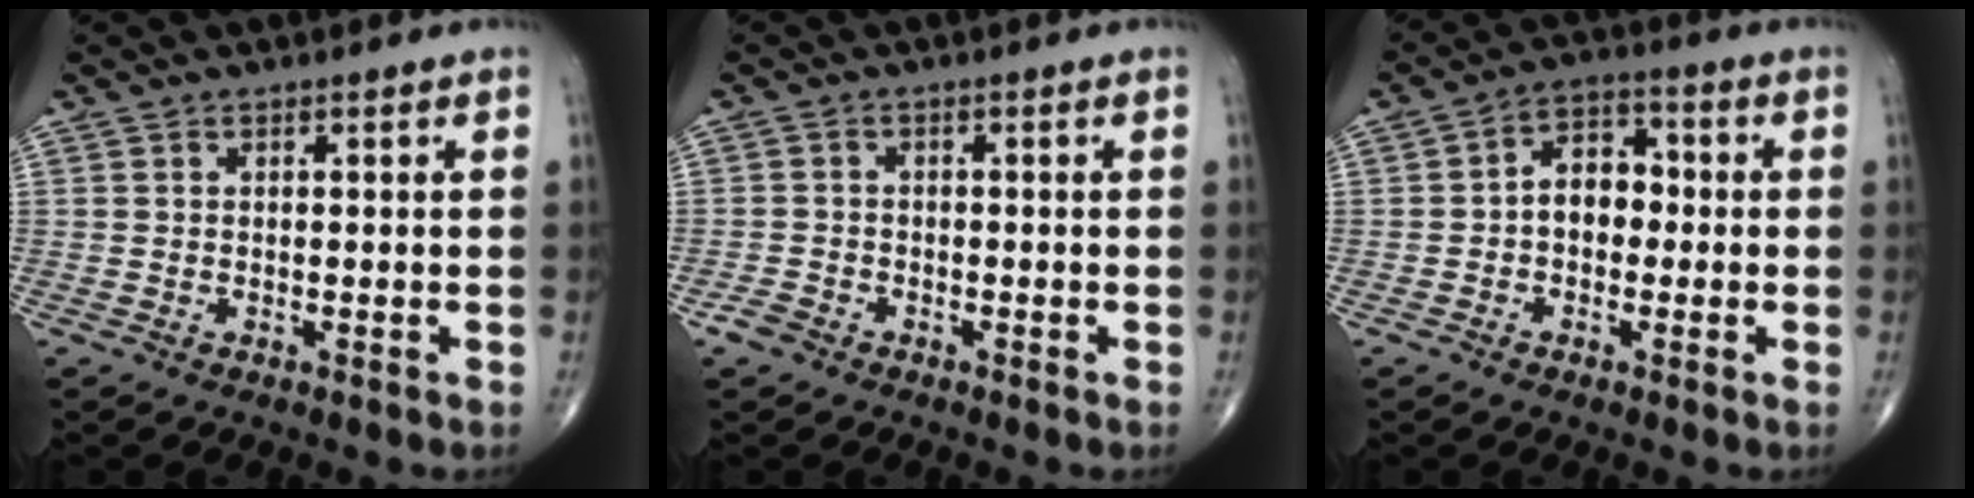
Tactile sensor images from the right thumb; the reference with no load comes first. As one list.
[{"total": 2.1, "force": [-1.4, 1.4, 0.8], "torque": [-0.019, 0.005, -0.026]}, {"total": 7.0, "force": [-0.5, 5.0, 4.9], "torque": [-0.054, 0.024, -0.021]}]